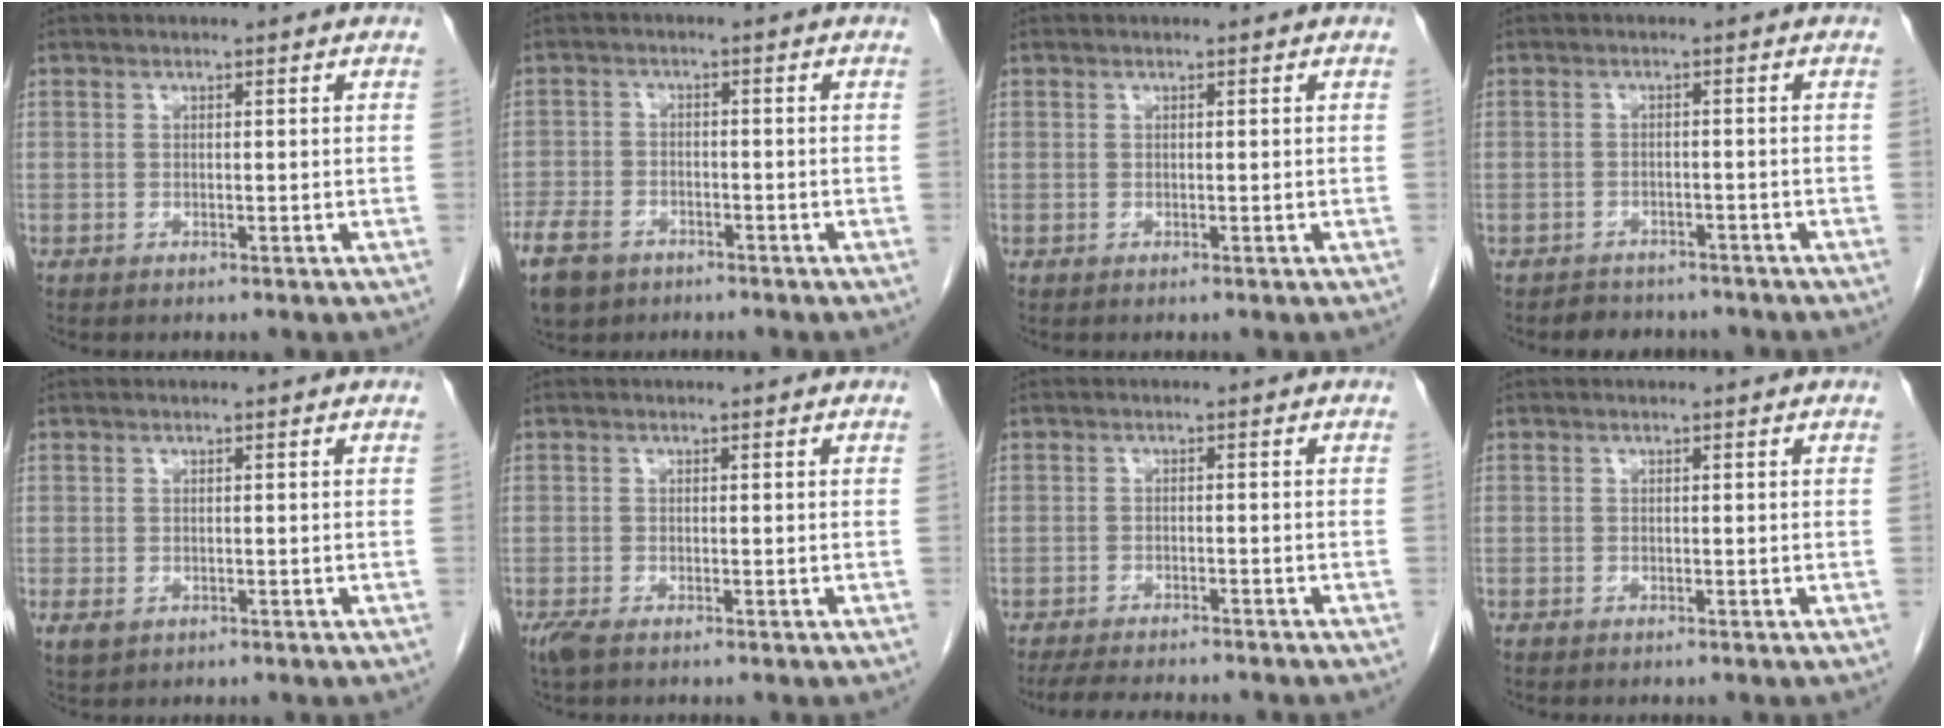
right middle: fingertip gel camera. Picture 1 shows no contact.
{"total": 7.7, "force": [-5.3, 4.5, 3.3], "torque": [-0.075, -0.004, -0.089]}
{"total": 0.0}
{"total": 5.1, "force": [-4.5, 2.2, 0.7], "torque": [-0.013, 0.003, -0.057]}
{"total": 2.2, "force": [-0.8, 1.6, 1.3], "torque": [-0.026, -0.003, -0.003]}
{"total": 2.2, "force": [-1.5, 0.7, 1.5], "torque": [-0.037, -0.009, -0.028]}
{"total": 9.9, "force": [-8.8, 1.6, 4.3], "torque": [-0.066, -0.015, -0.122]}
{"total": 0.0}